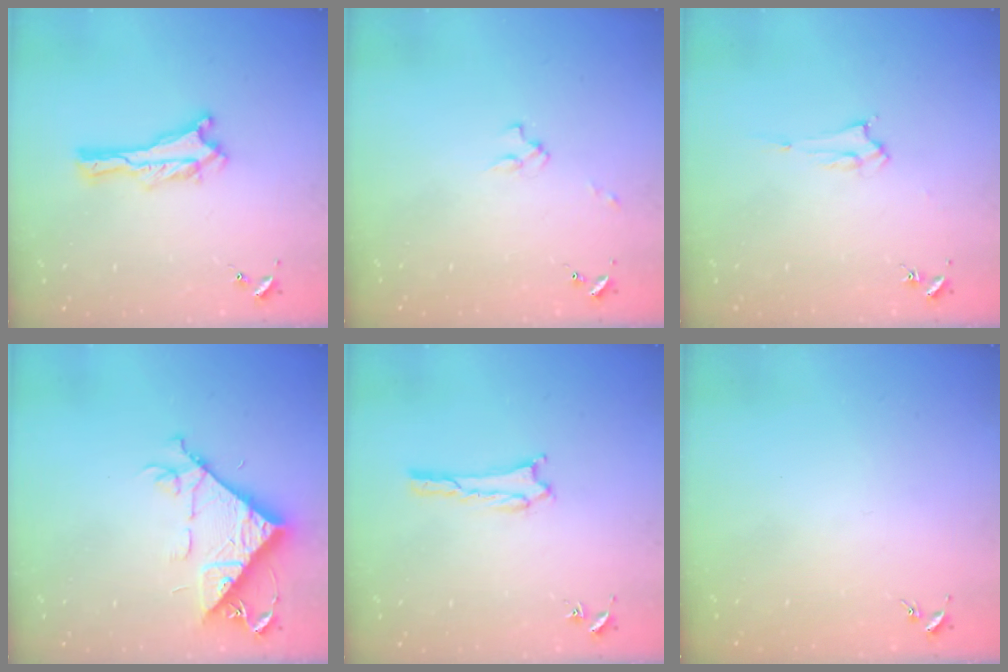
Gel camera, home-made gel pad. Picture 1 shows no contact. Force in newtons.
{"total": 1.1, "press": 1.1, "slide": 0.2}
{"total": 1.6, "press": 1.6, "slide": 0.2}
{"total": 9.4, "press": 9.4, "slide": 1.0}
{"total": 1.4, "press": 1.4, "slide": 0.0}
{"total": 0.0}